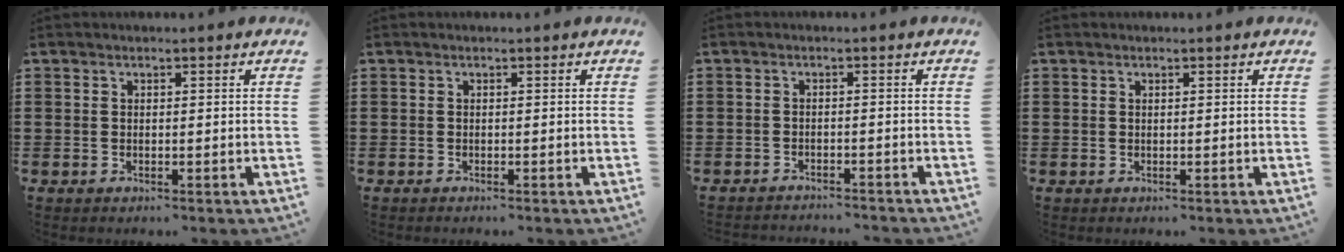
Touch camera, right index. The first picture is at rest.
{"total": 0.0}
{"total": 1.7, "force": [-1.7, 0.0, 0.0], "torque": [-0.006, 0.001, -0.037]}
{"total": 0.0}